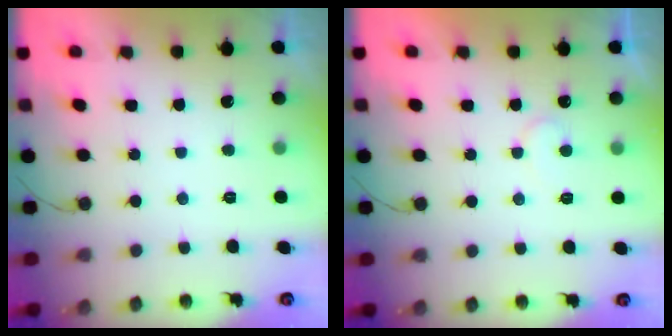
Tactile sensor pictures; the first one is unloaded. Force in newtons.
{"total": 6.2, "press": 6.1, "slide": 0.4}